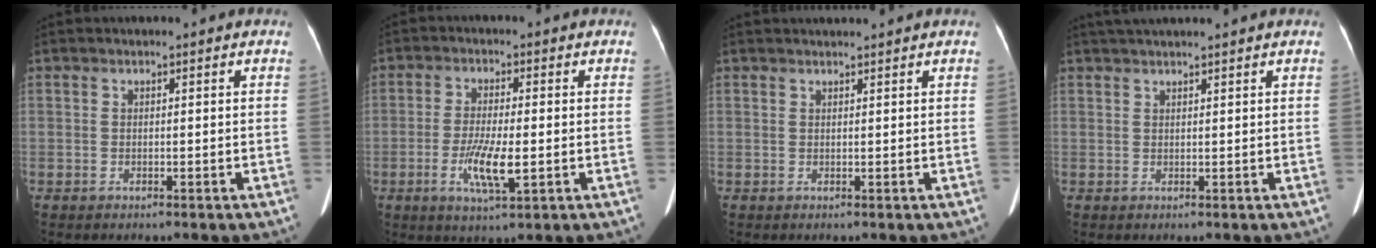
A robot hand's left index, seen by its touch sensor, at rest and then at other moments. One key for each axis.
{"total": 6.4, "fx": -1.6, "fy": 1.1, "fz": 6.1, "tx": -0.121, "ty": -0.012, "tz": -0.028}
{"total": 3.0, "fx": 2.9, "fy": -0.3, "fz": 0.8, "tx": -0.010, "ty": 0.020, "tz": 0.040}
{"total": 5.8, "fx": 5.1, "fy": -0.2, "fz": 2.8, "tx": -0.041, "ty": 0.040, "tz": 0.077}